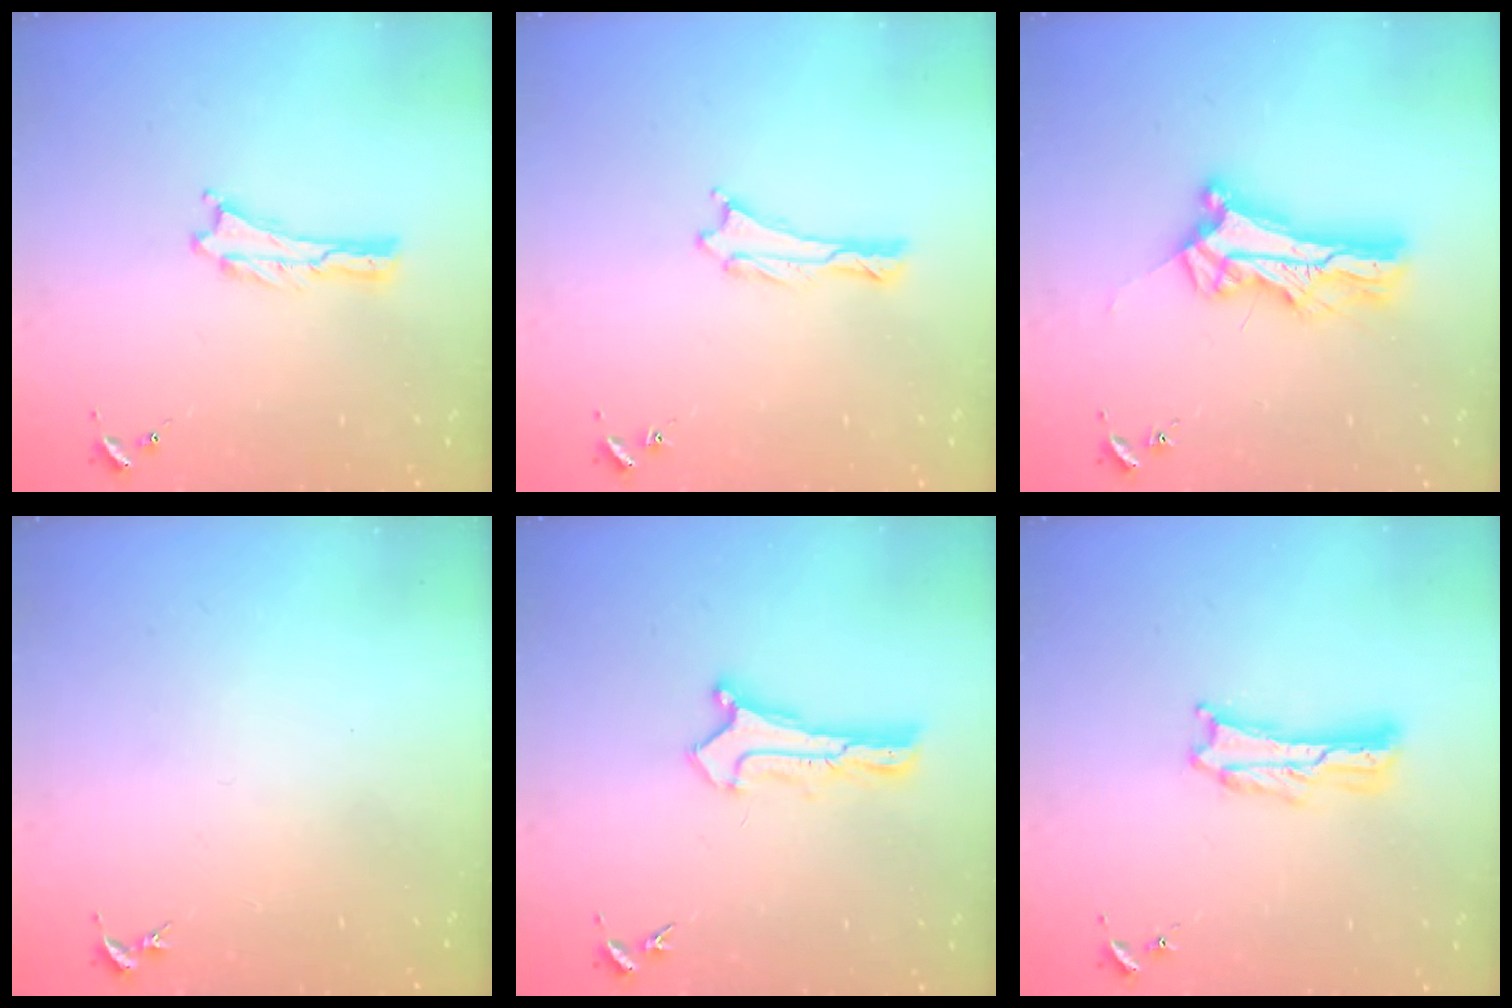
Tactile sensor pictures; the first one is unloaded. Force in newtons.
{"total": 0.0}
{"total": 9.8, "press": 9.8, "slide": 0.8}
{"total": 0.0}
{"total": 0.8, "press": 0.8, "slide": 0.0}
{"total": 2.4, "press": 2.4, "slide": 0.3}